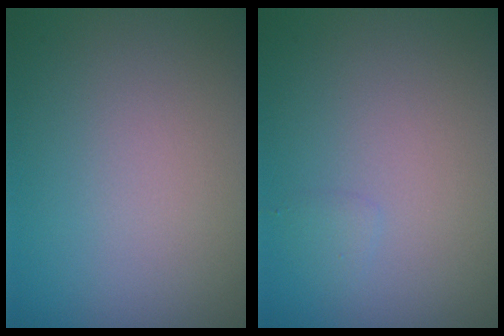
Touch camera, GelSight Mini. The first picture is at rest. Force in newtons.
{"total": 0.7, "press": 0.7, "slide": 0.0}